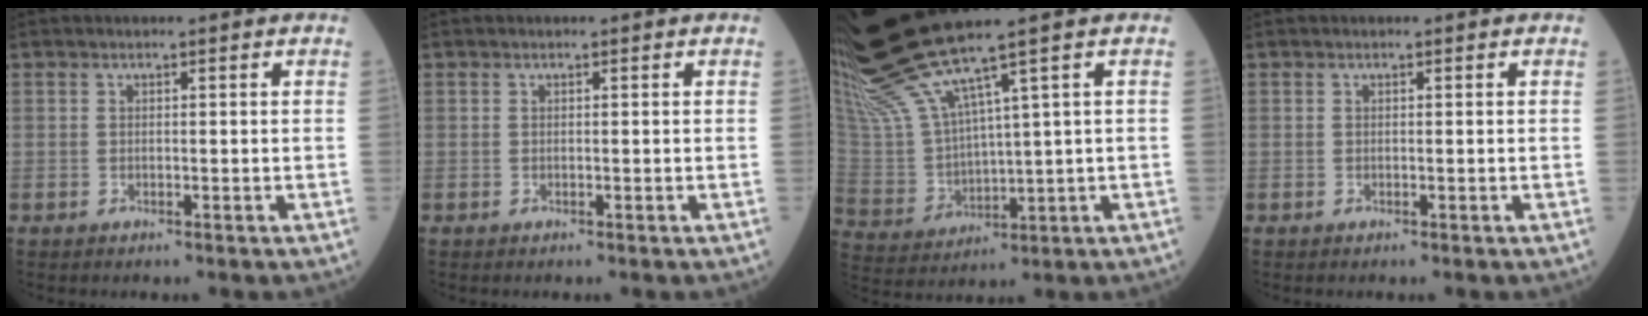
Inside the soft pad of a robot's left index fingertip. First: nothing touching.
{"total": 0.0}
{"total": 11.0, "force": [8.9, -1.3, 6.4], "torque": [-0.147, -0.003, 0.194]}
{"total": 0.0}